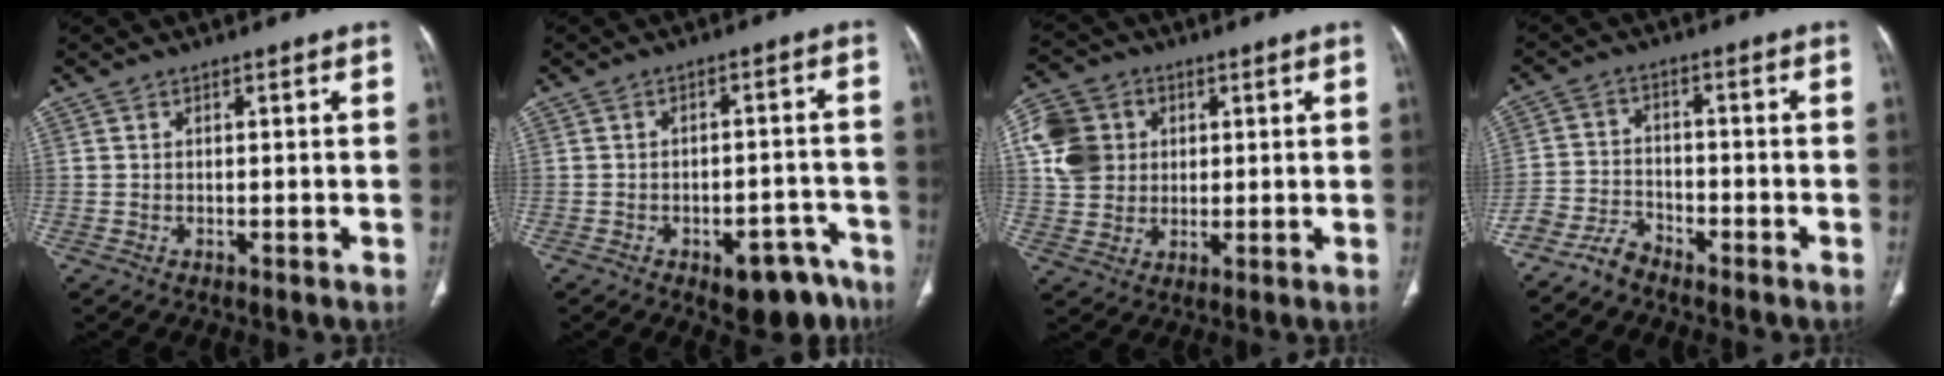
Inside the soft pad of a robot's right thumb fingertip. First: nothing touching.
{"total": 10.2, "force": [-6.5, 5.2, 5.9], "torque": [-0.039, 0.046, -0.080]}
{"total": 11.0, "force": [2.4, 9.5, 5.1], "torque": [-0.085, 0.005, 0.041]}
{"total": 4.7, "force": [-4.3, 1.7, 0.8], "torque": [-0.016, 0.023, -0.087]}